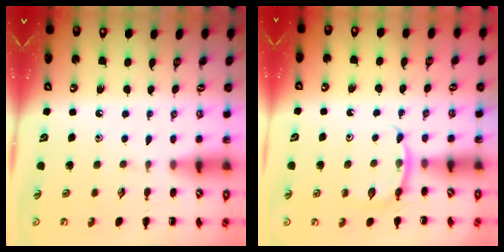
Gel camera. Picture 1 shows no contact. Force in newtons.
{"total": 4.0, "press": 3.8, "slide": 1.4}